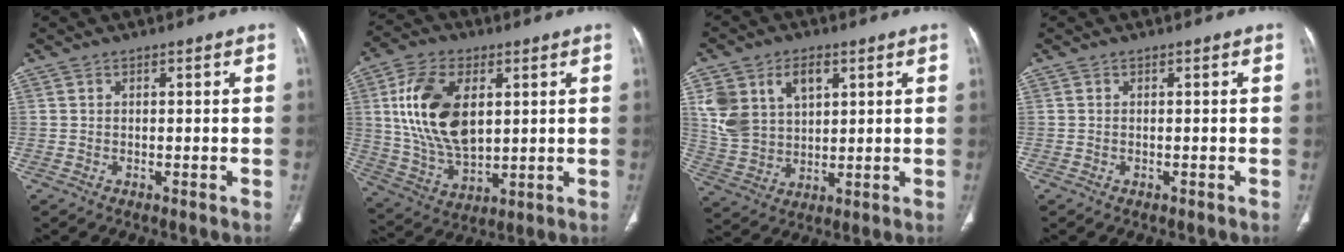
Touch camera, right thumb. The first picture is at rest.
{"total": 17.6, "force": [3.9, 10.2, 13.7], "torque": [-0.247, -0.012, 0.081]}
{"total": 12.5, "force": [4.8, 8.4, 7.9], "torque": [-0.130, -0.008, 0.102]}
{"total": 0.0}